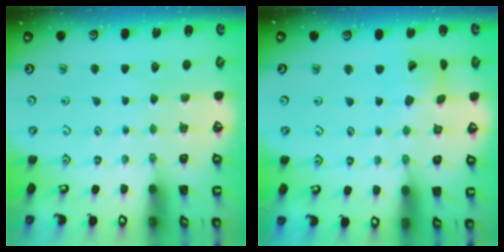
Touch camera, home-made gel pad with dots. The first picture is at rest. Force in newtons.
{"total": 9.0, "press": 8.9, "slide": 1.3}